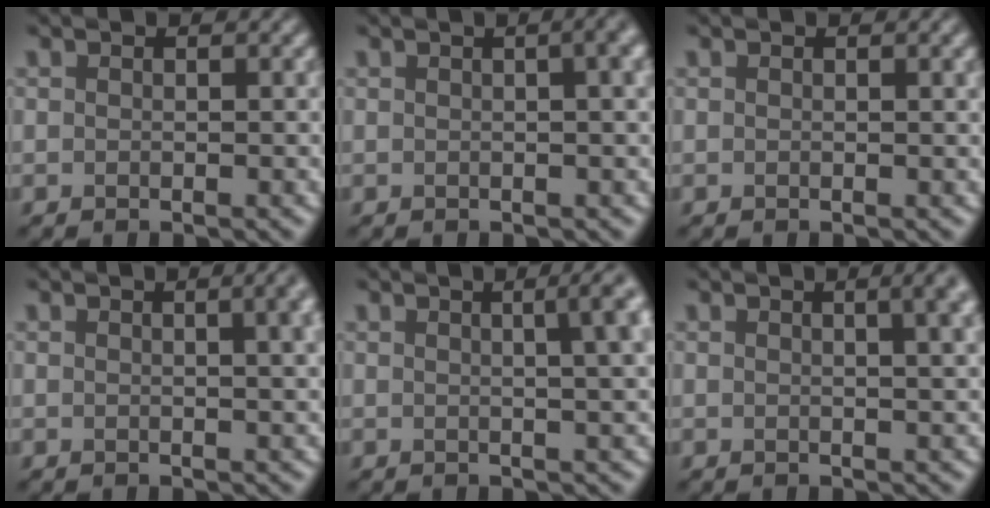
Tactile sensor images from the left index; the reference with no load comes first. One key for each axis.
{"total": 6.5, "fx": 1.8, "fy": 3.2, "fz": 5.3, "tx": -0.015, "ty": 0.040, "tz": -0.012}
{"total": 0.8, "fx": 0.3, "fy": 0.2, "fz": 0.7, "tx": -0.006, "ty": 0.003, "tz": 0.003}
{"total": 5.9, "fx": 1.7, "fy": 2.7, "fz": 4.9, "tx": -0.022, "ty": 0.031, "tz": 0.000}
{"total": 7.5, "fx": 2.0, "fy": 3.2, "fz": 6.4, "tx": -0.022, "ty": 0.047, "tz": -0.003}
{"total": 6.0, "fx": 2.2, "fy": 2.8, "fz": 4.8, "tx": -0.020, "ty": 0.039, "tz": -0.005}